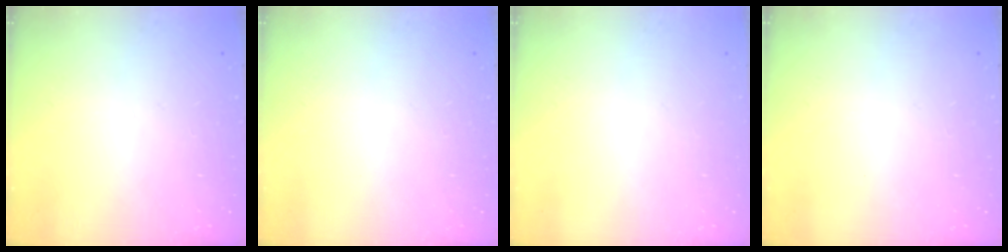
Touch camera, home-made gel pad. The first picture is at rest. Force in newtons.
{"total": 0.0}
{"total": 0.0}
{"total": 0.0}